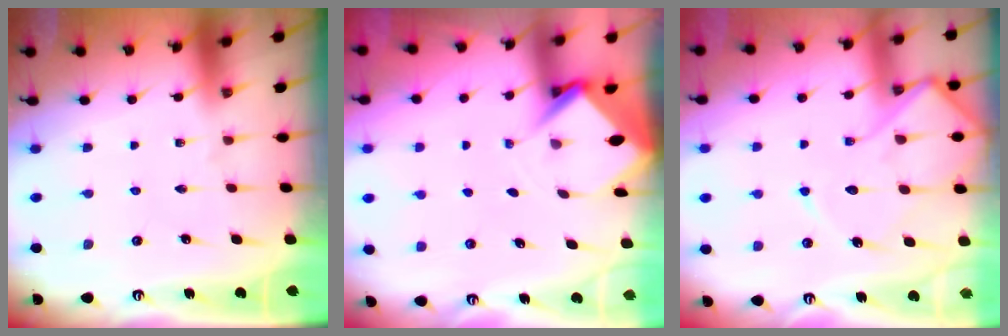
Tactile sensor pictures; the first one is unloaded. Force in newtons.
{"total": 4.4, "press": 4.4, "slide": 0.4}
{"total": 11.4, "press": 11.3, "slide": 1.0}